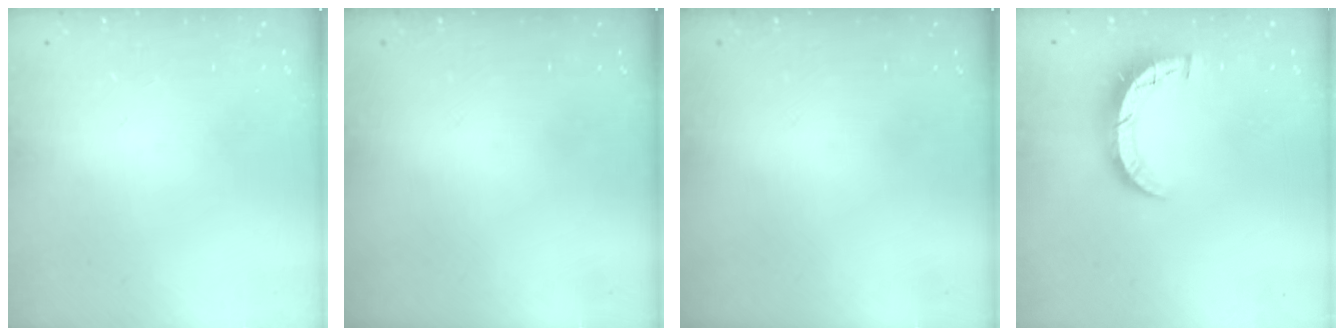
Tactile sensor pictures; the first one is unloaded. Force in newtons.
{"total": 0.0}
{"total": 0.0}
{"total": 7.5, "press": 7.5, "slide": 0.5}